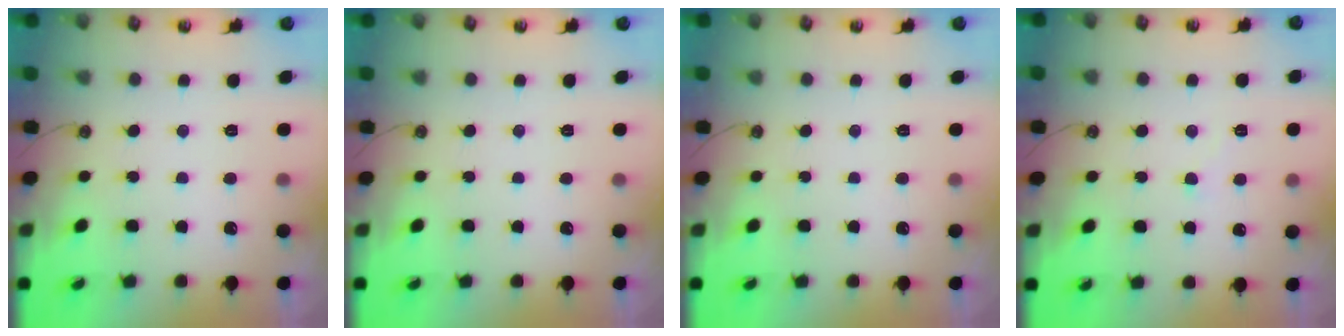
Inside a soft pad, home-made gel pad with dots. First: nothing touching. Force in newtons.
{"total": 0.0}
{"total": 0.0}
{"total": 4.1, "press": 4.1, "slide": 0.5}